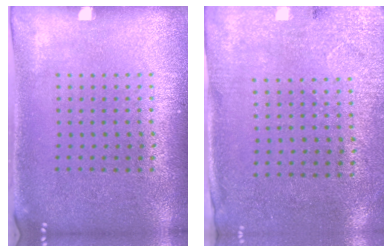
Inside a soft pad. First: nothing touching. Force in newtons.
{"total": 2.7, "press": 2.2, "slide": 1.5}